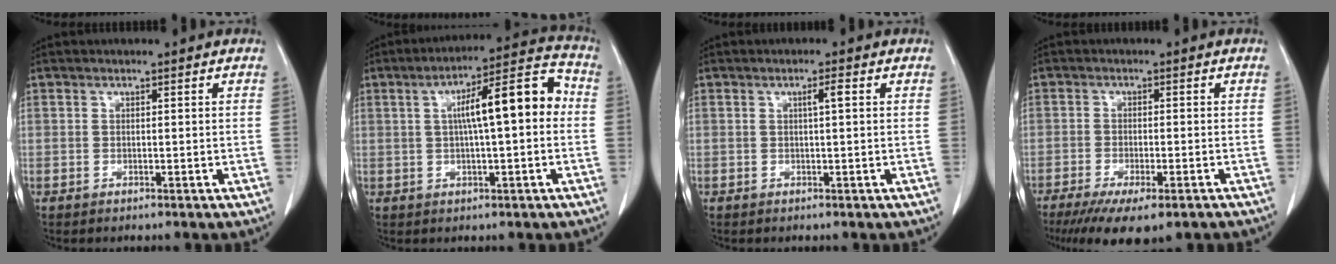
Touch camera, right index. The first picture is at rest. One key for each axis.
{"total": 11.5, "fx": 1.0, "fy": 2.1, "fz": 11.2, "tx": -0.169, "ty": 0.038, "tz": 0.012}
{"total": 1.7, "fx": 0.5, "fy": 0.0, "fz": 1.6, "tx": -0.029, "ty": 0.003, "tz": 0.007}
{"total": 11.9, "fx": -8.8, "fy": 2.9, "fz": 7.5, "tx": -0.115, "ty": -0.020, "tz": -0.131}